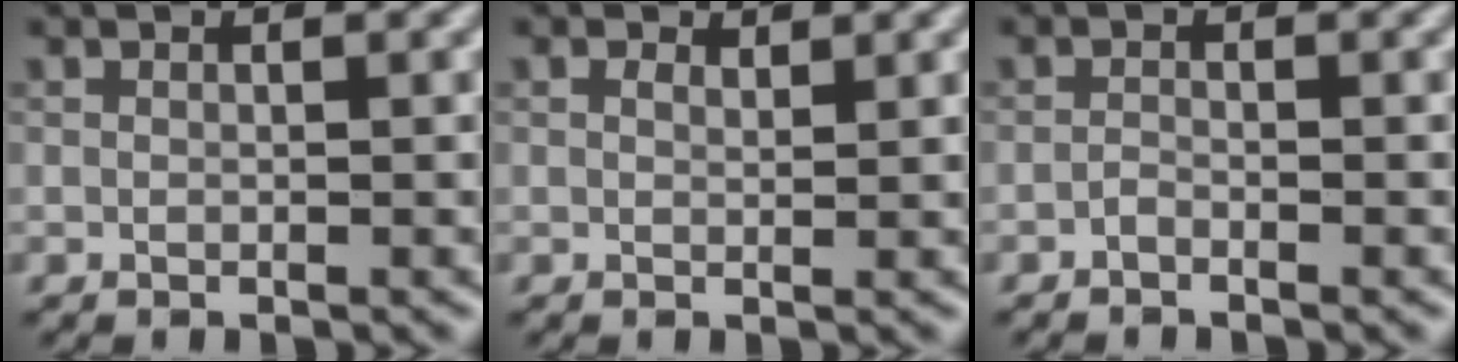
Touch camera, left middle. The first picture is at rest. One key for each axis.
{"total": 1.1, "fx": 0.8, "fy": 0.5, "fz": 0.6, "tx": -0.013, "ty": 0.002, "tz": 0.014}
{"total": 0.6, "fx": -0.5, "fy": 0.2, "fz": 0.3, "tx": -0.007, "ty": 0.000, "tz": -0.011}